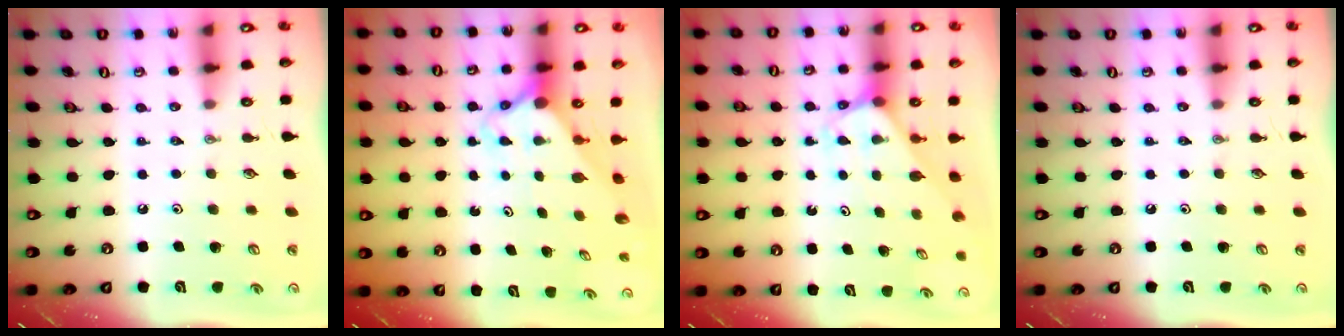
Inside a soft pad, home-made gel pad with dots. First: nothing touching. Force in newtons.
{"total": 3.0, "press": 3.0, "slide": 0.3}
{"total": 2.2, "press": 2.2, "slide": 0.1}
{"total": 0.0}